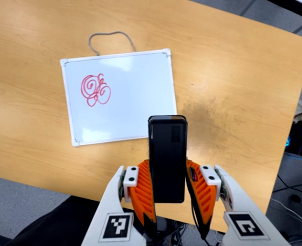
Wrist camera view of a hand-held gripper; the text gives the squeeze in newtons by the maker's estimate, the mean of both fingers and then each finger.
{"total": 4.8, "left": 3.5, "right": 6.2}